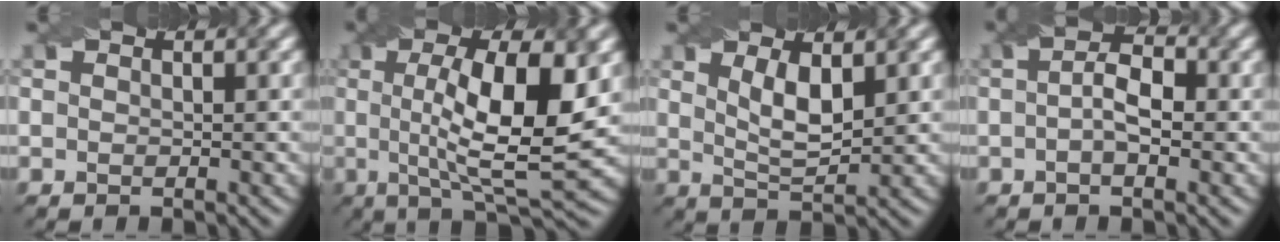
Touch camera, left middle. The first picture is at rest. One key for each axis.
{"total": 11.0, "fx": 1.2, "fy": 2.9, "fz": 10.5, "tx": -0.162, "ty": -0.001, "tz": 0.022}
{"total": 3.5, "fx": 1.3, "fy": 1.1, "fz": 3.1, "tx": -0.064, "ty": -0.006, "tz": 0.027}
{"total": 3.1, "fx": -0.3, "fy": 1.2, "fz": 2.9, "tx": -0.055, "ty": 0.005, "tz": -0.008}